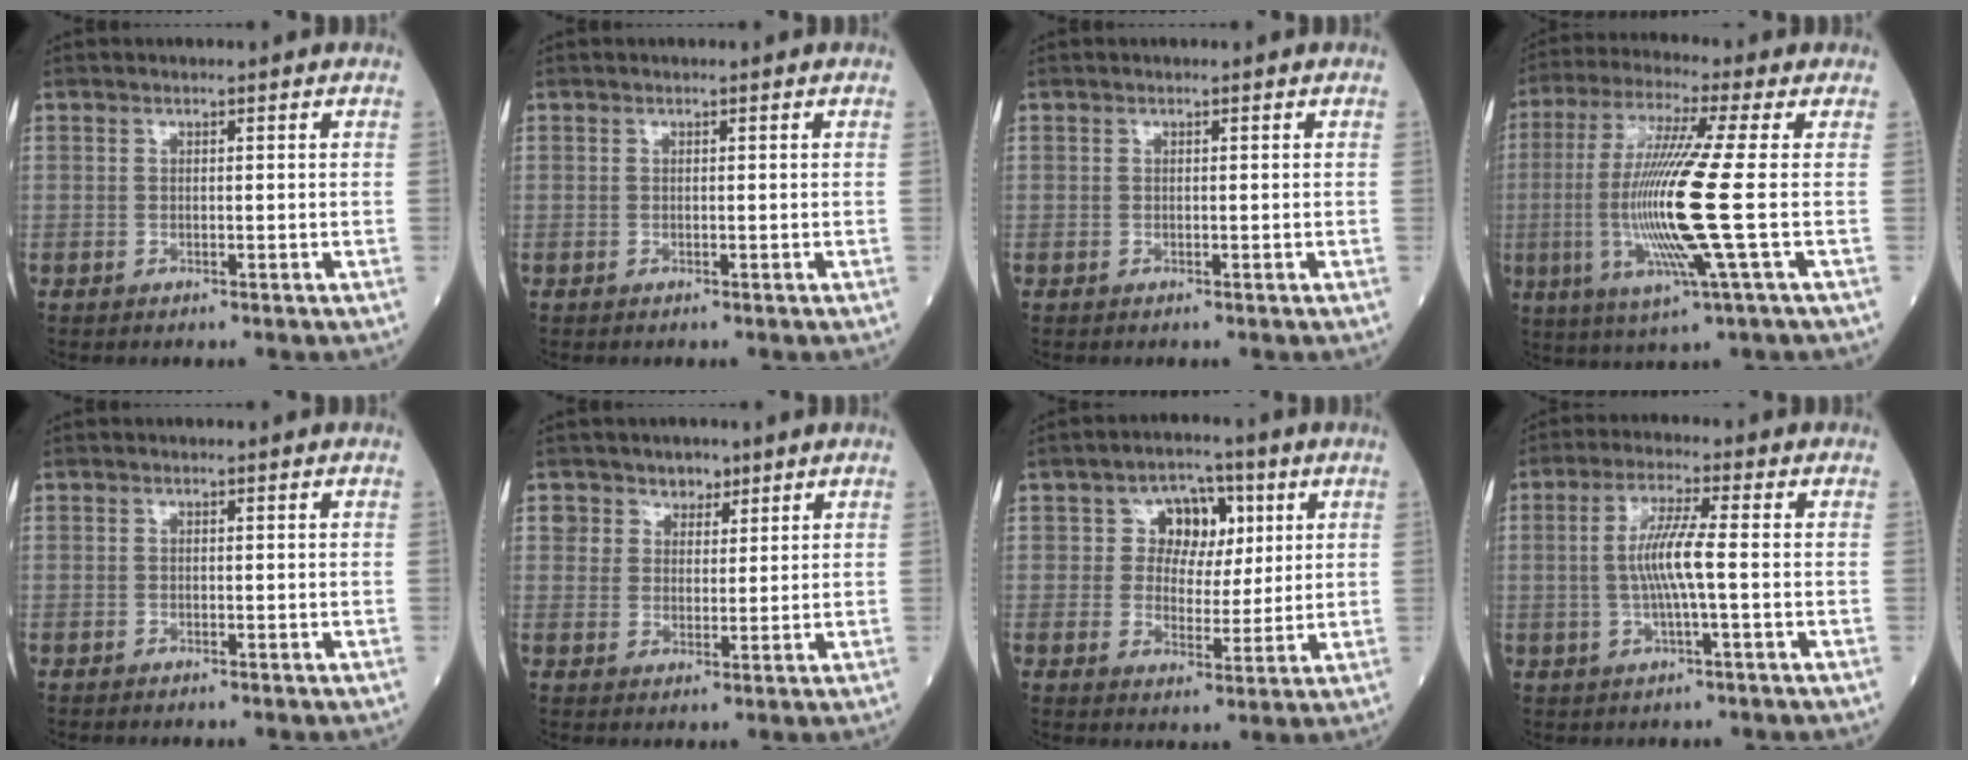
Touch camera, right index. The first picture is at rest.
{"total": 0.0}
{"total": 0.0}
{"total": 14.8, "force": [-1.6, -1.0, 14.6], "torque": [-0.306, -0.015, -0.040]}
{"total": 0.0}
{"total": 3.8, "force": [2.5, 2.9, -0.1], "torque": [0.018, -0.006, 0.036]}
{"total": 6.9, "force": [2.2, 5.3, 3.8], "torque": [-0.049, 0.019, 0.037]}
{"total": 6.4, "force": [-0.3, 0.0, 6.4], "torque": [-0.131, 0.003, -0.007]}